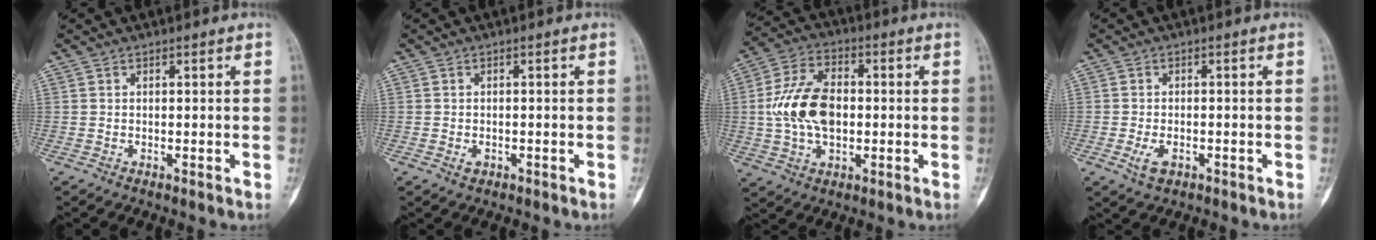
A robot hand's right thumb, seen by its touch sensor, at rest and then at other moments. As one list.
[{"total": 1.2, "force": [-0.6, 0.8, 0.6], "torque": [-0.007, 0.005, -0.007]}, {"total": 13.5, "force": [0.0, 8.4, 10.6], "torque": [-0.192, 0.017, -0.001]}, {"total": 3.3, "force": [-1.5, 1.9, 2.3], "torque": [-0.043, 0.002, -0.021]}]